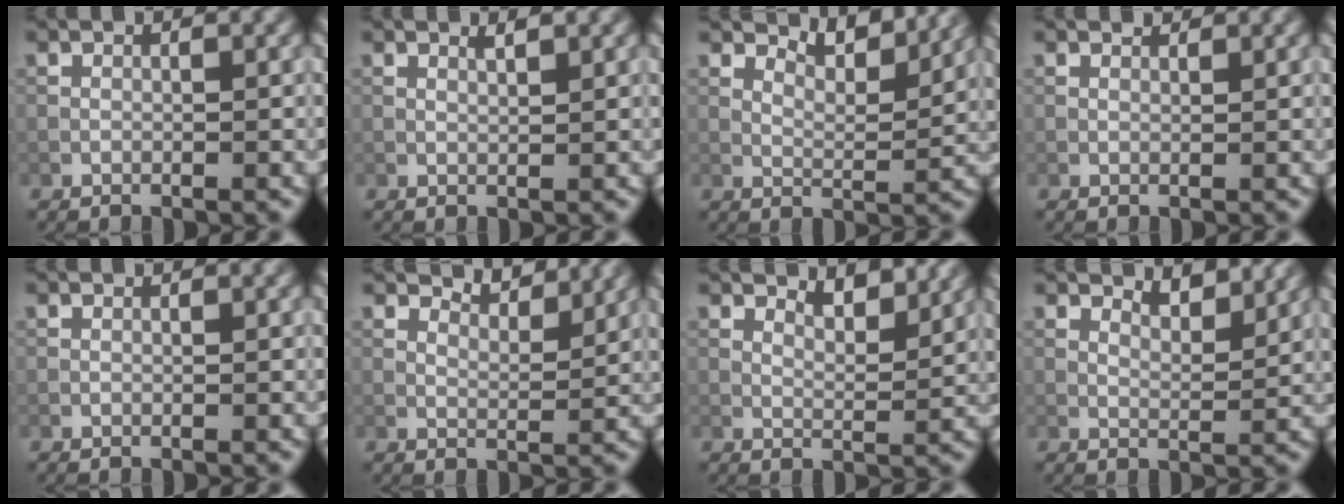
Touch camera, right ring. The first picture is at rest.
{"total": 0.8, "force": [0.6, 0.0, 0.5], "torque": [-0.011, -0.002, 0.011]}
{"total": 5.0, "force": [4.5, 0.9, 2.0], "torque": [-0.047, -0.006, 0.066]}
{"total": 0.7, "force": [0.6, 0.2, 0.2], "torque": [-0.006, -0.001, 0.010]}
{"total": 0.0}
{"total": 3.3, "force": [3.1, 0.6, 1.0], "torque": [-0.025, -0.008, 0.044]}
{"total": 2.9, "force": [2.3, 0.8, 1.5], "torque": [-0.028, -0.013, 0.034]}
{"total": 2.7, "force": [2.3, 0.7, 1.3], "torque": [-0.025, -0.012, 0.033]}